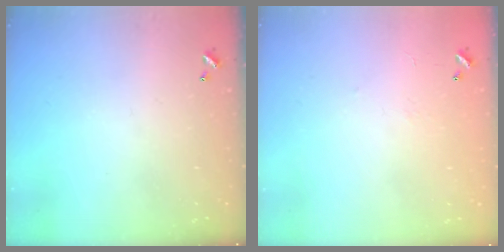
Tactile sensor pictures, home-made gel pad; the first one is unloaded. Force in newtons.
{"total": 7.3, "press": 7.3, "slide": 0.6}